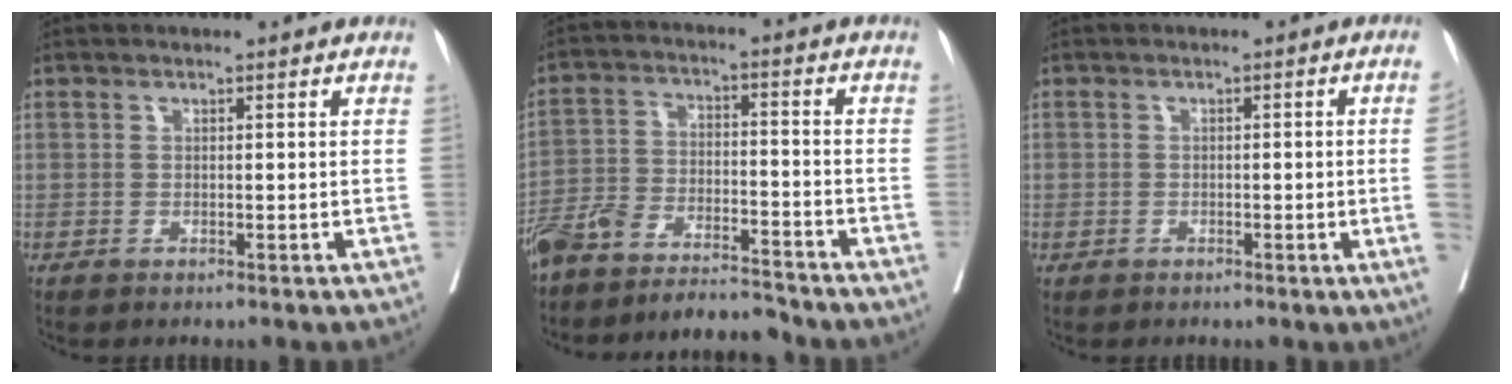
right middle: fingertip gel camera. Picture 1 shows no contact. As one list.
[{"total": 10.9, "force": [-10.4, 1.0, 2.9], "torque": [-0.049, 0.012, -0.182]}, {"total": 2.8, "force": [-0.3, -0.3, 2.8], "torque": [-0.039, 0.004, -0.001]}]